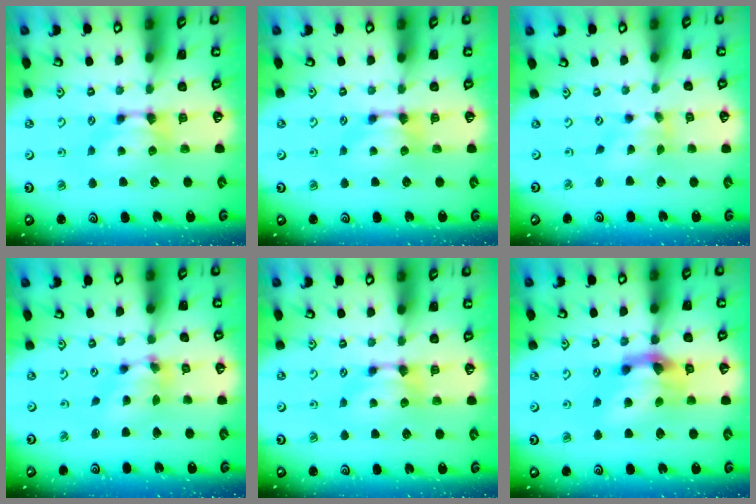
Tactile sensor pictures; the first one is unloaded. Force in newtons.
{"total": 0.0}
{"total": 1.3, "press": 0.4, "slide": 1.3}
{"total": 5.4, "press": 5.1, "slide": 1.7}
{"total": 0.0}
{"total": 5.8, "press": 5.3, "slide": 2.4}